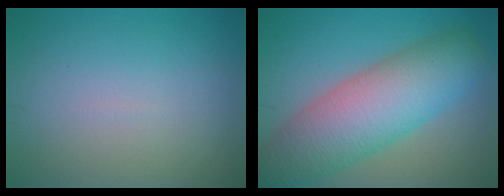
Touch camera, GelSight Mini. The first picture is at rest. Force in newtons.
{"total": 9.8, "press": 9.8, "slide": 0.4}